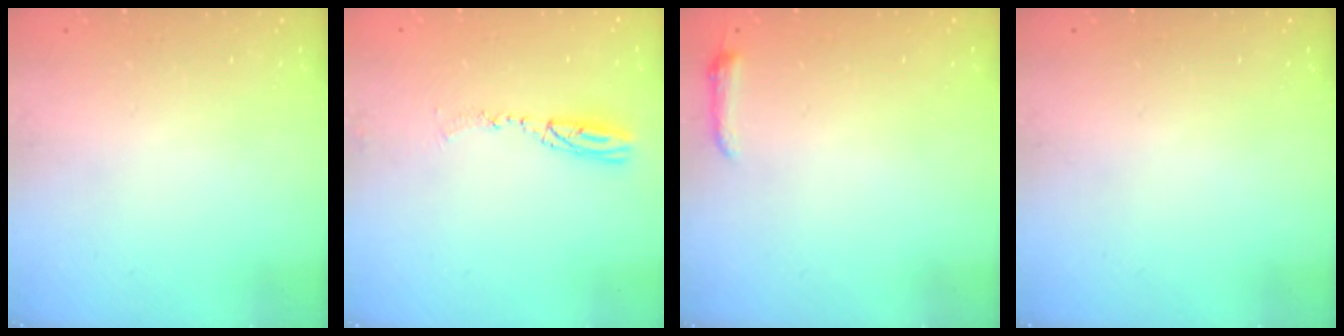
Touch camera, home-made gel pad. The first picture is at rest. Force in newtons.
{"total": 5.0, "press": 4.9, "slide": 0.9}
{"total": 3.7, "press": 3.7, "slide": 0.7}
{"total": 0.0}